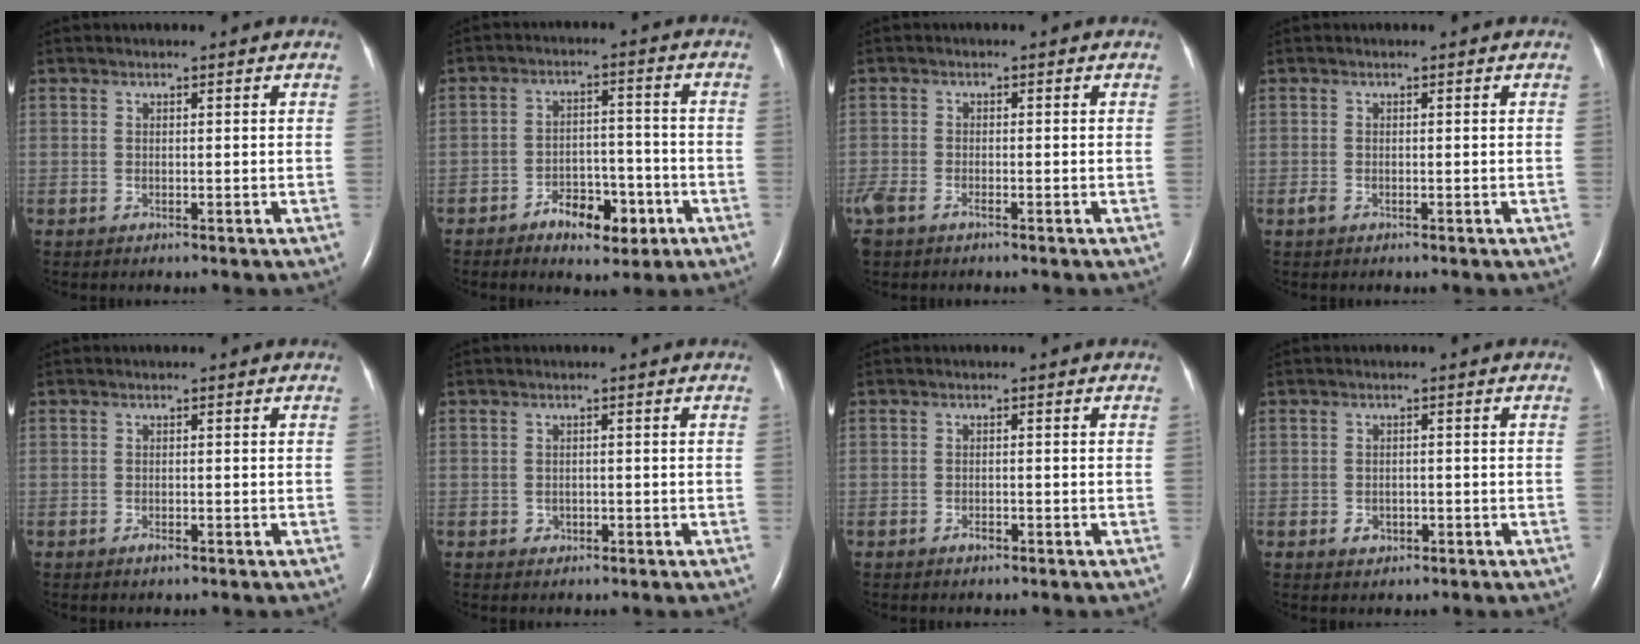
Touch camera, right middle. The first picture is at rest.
{"total": 7.4, "force": [-4.1, 3.7, 4.9], "torque": [-0.075, 0.015, -0.058]}
{"total": 5.9, "force": [-3.6, 3.1, 3.4], "torque": [-0.092, -0.010, -0.068]}
{"total": 0.7, "force": [-0.4, 0.4, 0.4], "torque": [-0.015, -0.002, -0.006]}
{"total": 0.9, "force": [-0.6, 0.3, 0.6], "torque": [-0.012, -0.001, -0.007]}
{"total": 1.0, "force": [-0.4, 0.9, 0.3], "torque": [-0.004, 0.003, -0.002]}
{"total": 1.1, "force": [-0.7, 0.5, 0.6], "torque": [-0.011, 0.001, -0.010]}
{"total": 1.9, "force": [-0.8, 1.5, 0.8], "torque": [-0.013, 0.004, -0.004]}